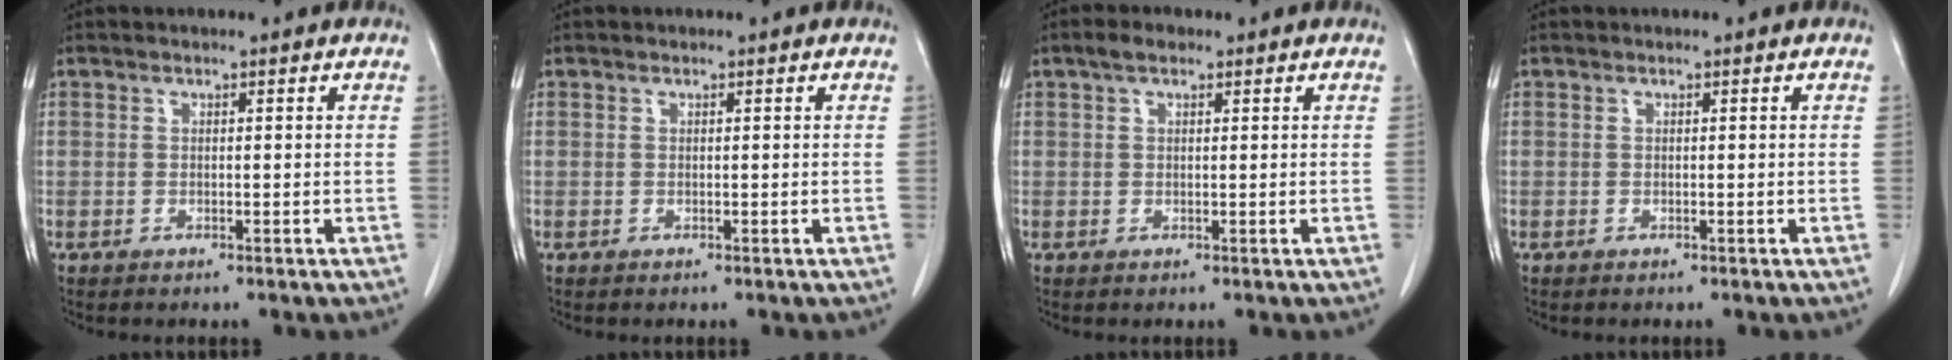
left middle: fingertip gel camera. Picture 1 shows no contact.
{"total": 0.0}
{"total": 2.2, "force": [1.4, 1.0, 1.4], "torque": [-0.029, 0.011, 0.024]}
{"total": 0.0}